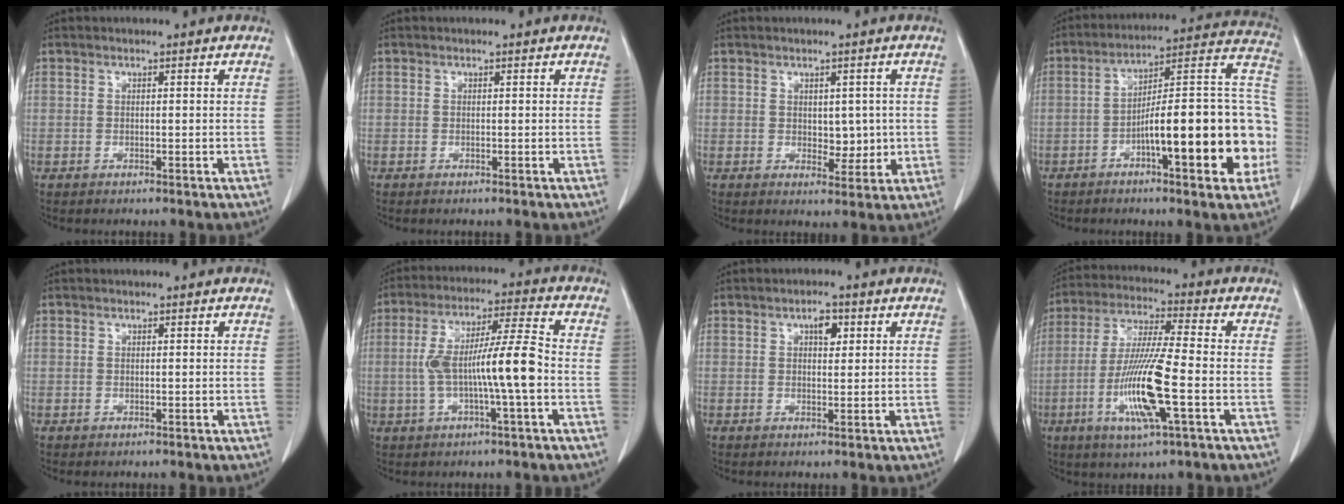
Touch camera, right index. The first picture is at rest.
{"total": 0.0}
{"total": 3.8, "force": [0.2, 2.4, 3.0], "torque": [-0.029, -0.002, 0.010]}
{"total": 20.4, "force": [-5.8, 3.6, 19.3], "torque": [-0.213, 0.039, -0.077]}
{"total": 0.0}
{"total": 11.4, "force": [-1.6, 0.5, 11.3], "torque": [-0.213, 0.020, -0.031]}
{"total": 2.7, "force": [1.1, 1.3, 2.1], "torque": [-0.031, 0.003, 0.017]}
{"total": 13.4, "force": [-3.8, 0.6, 12.8], "torque": [-0.258, -0.016, -0.074]}